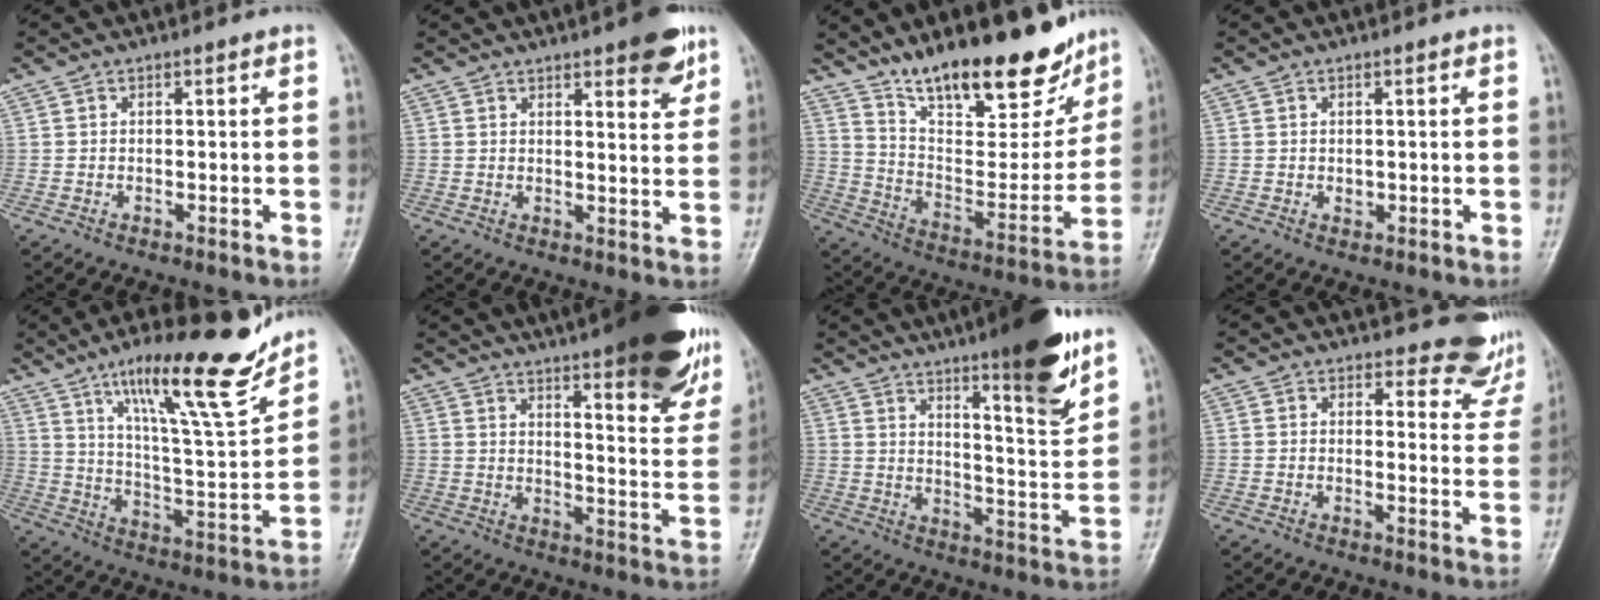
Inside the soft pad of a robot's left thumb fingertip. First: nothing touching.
{"total": 8.0, "force": [4.8, 2.2, 6.0], "torque": [-0.060, -0.023, 0.059]}
{"total": 23.7, "force": [17.4, 8.2, 14.0], "torque": [-0.165, -0.088, 0.282]}
{"total": 1.5, "force": [0.2, 0.9, 1.1], "torque": [-0.011, 0.001, 0.005]}
{"total": 20.2, "force": [14.2, 3.2, 14.1], "torque": [-0.192, -0.079, 0.232]}
{"total": 28.2, "force": [19.3, 6.9, 19.3], "torque": [-0.226, -0.066, 0.243]}
{"total": 16.8, "force": [11.1, 2.6, 12.4], "torque": [-0.157, -0.067, 0.168]}
{"total": 9.0, "force": [8.3, 3.3, 1.3], "torque": [0.027, -0.067, 0.070]}